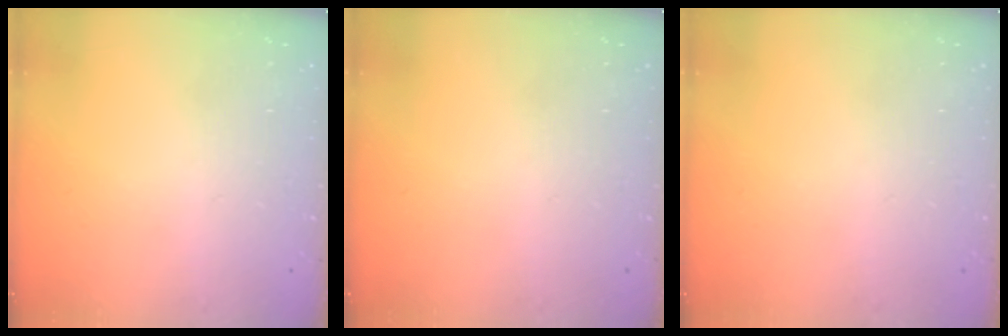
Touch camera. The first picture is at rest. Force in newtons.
{"total": 0.0}
{"total": 0.0}